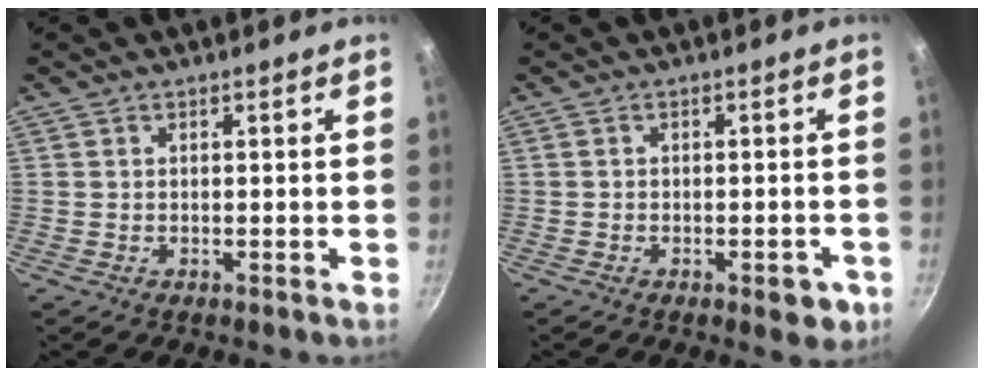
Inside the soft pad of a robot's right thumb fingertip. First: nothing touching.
{"total": 4.6, "force": [-2.0, 2.2, 3.5], "torque": [-0.026, 0.013, -0.019]}